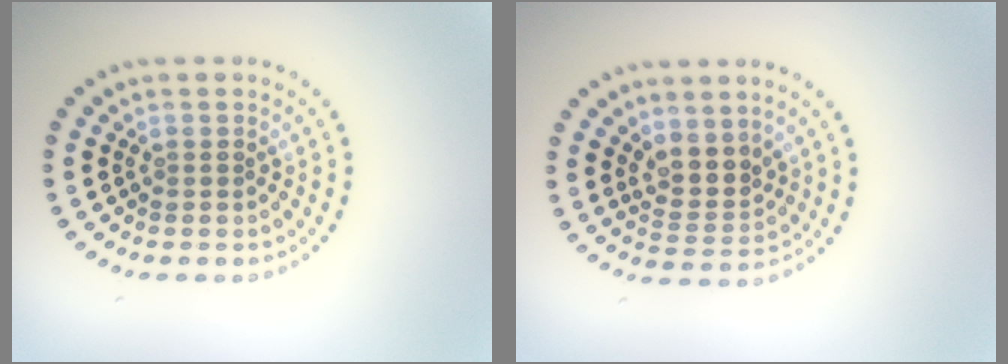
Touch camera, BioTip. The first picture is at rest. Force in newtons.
{"total": 2.7, "press": 2.0, "slide": 1.8}